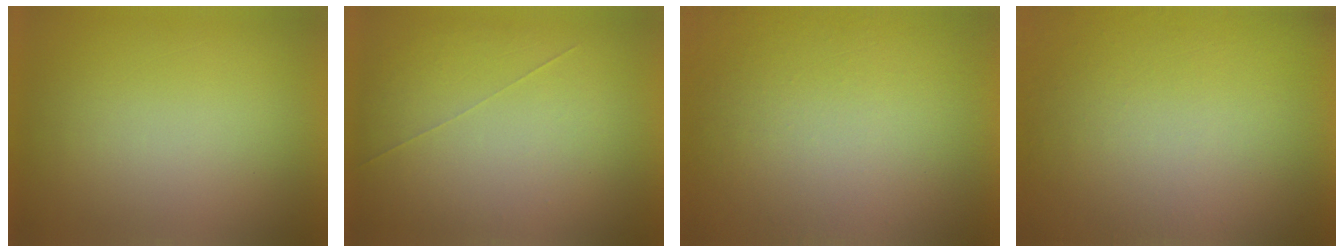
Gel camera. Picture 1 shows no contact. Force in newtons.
{"total": 1.0}
{"total": 7.1}
{"total": 4.9}